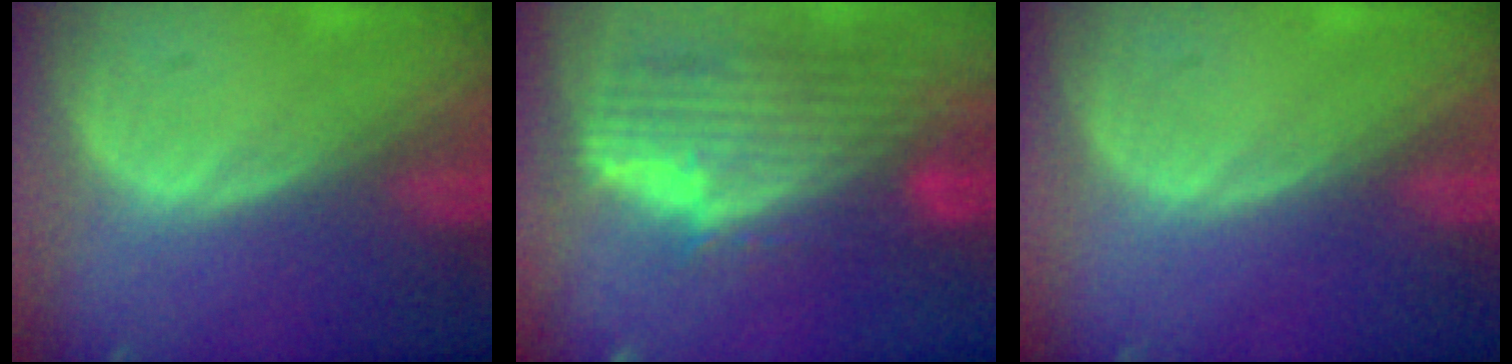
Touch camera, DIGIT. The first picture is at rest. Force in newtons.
{"total": 11.8, "press": 10.0, "slide": 6.2}
{"total": 0.0}